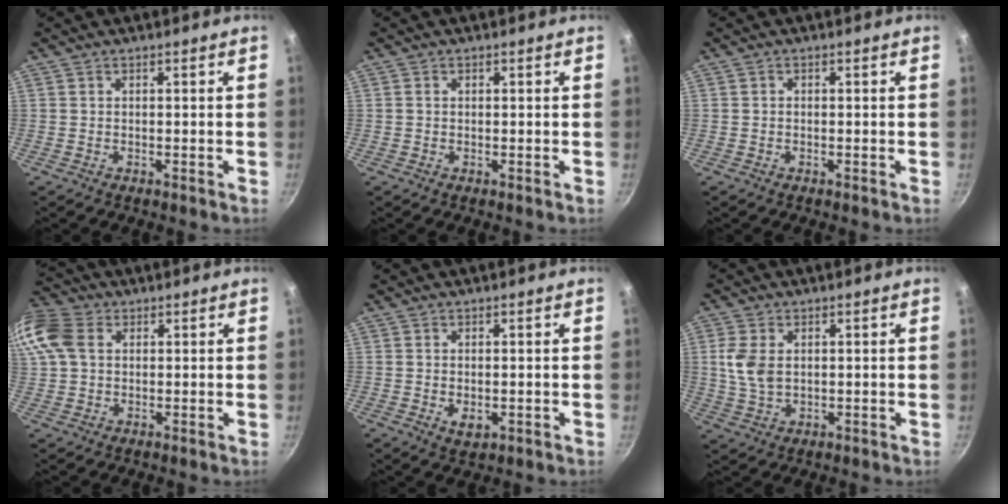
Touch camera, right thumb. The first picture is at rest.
{"total": 0.6, "force": [0.1, 0.5, 0.3], "torque": [-0.004, 0.004, 0.000]}
{"total": 0.8, "force": [-0.3, 0.7, 0.4], "torque": [-0.006, 0.005, -0.006]}
{"total": 14.2, "force": [3.9, 10.7, 8.6], "torque": [-0.202, 0.031, 0.064]}
{"total": 3.0, "force": [-0.4, 1.8, 2.3], "torque": [-0.036, -0.009, -0.003]}
{"total": 6.4, "force": [1.1, 4.2, 4.7], "torque": [-0.098, -0.005, 0.023]}